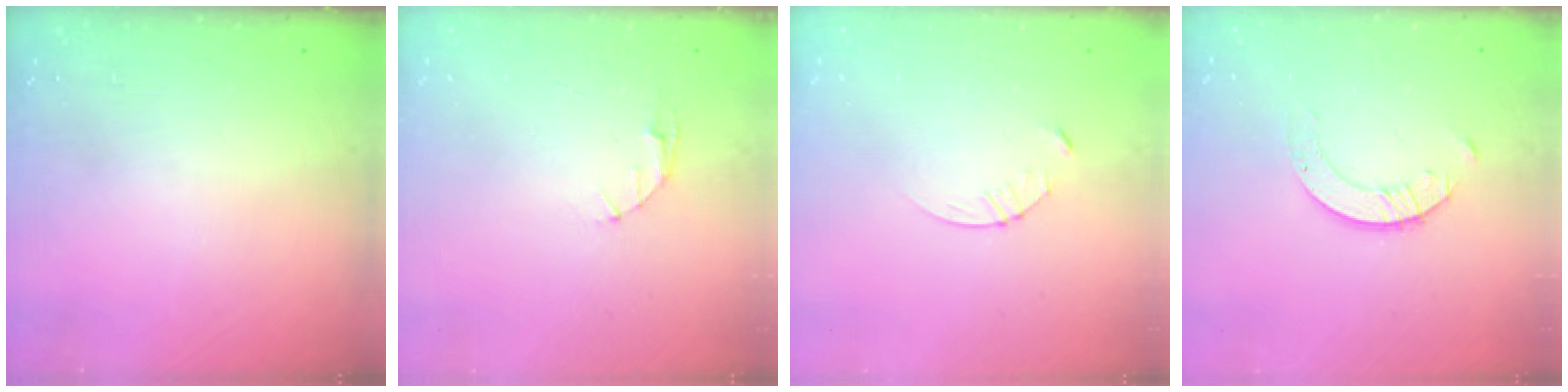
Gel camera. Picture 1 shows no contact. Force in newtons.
{"total": 3.1, "press": 3.1, "slide": 0.4}
{"total": 3.4, "press": 3.4, "slide": 0.4}
{"total": 2.1, "press": 2.1, "slide": 0.2}